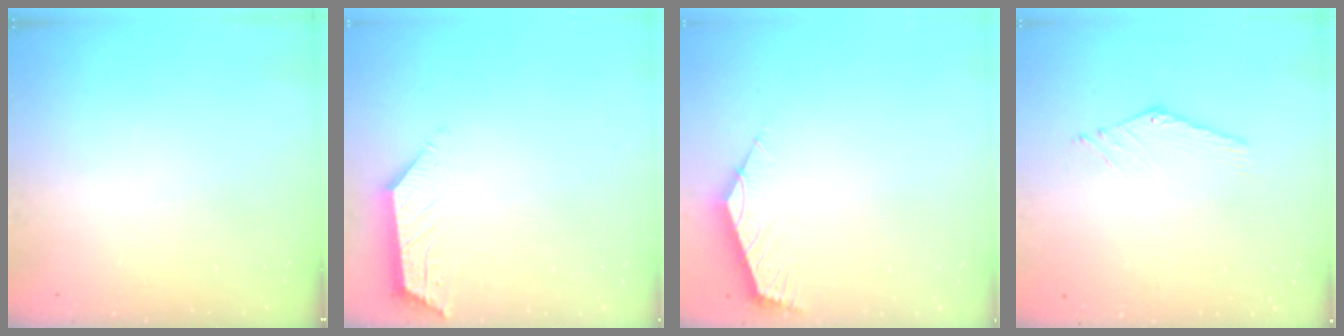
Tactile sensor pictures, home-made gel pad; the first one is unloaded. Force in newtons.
{"total": 2.5, "press": 2.4, "slide": 0.5}
{"total": 2.5, "press": 2.4, "slide": 0.6}
{"total": 0.0}